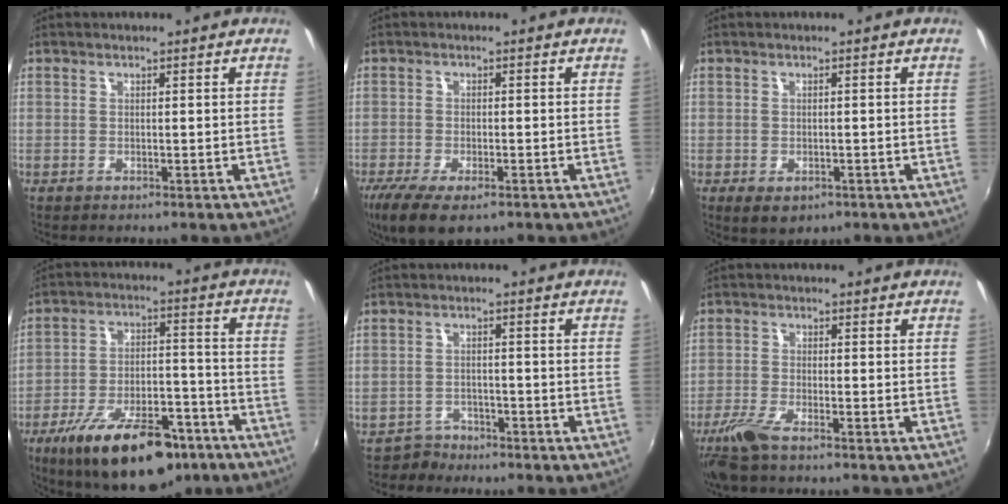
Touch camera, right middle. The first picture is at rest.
{"total": 9.3, "force": [-5.9, 3.3, 6.3], "torque": [-0.144, -0.039, -0.101]}
{"total": 2.3, "force": [-0.6, 1.7, 1.5], "torque": [-0.026, -0.006, -0.004]}
{"total": 20.9, "force": [-13.8, 8.2, 13.3], "torque": [-0.229, -0.014, -0.202]}
{"total": 1.8, "force": [-1.7, 0.6, -0.3], "torque": [0.002, 0.005, -0.033]}
{"total": 6.1, "force": [-4.5, 1.1, 3.9], "torque": [-0.099, -0.015, -0.093]}